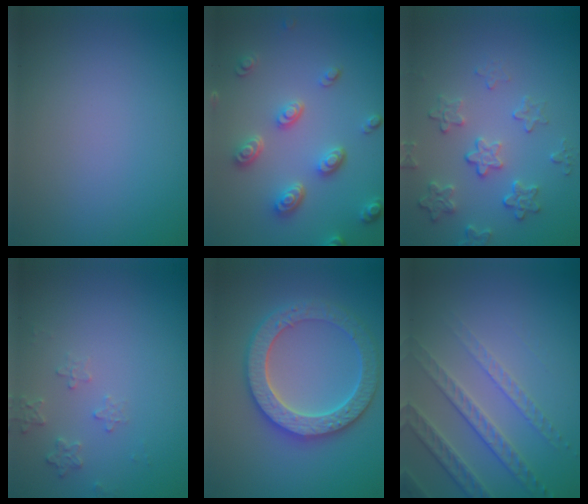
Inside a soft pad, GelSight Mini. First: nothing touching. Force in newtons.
{"total": 4.5, "press": 3.6, "slide": 2.8}
{"total": 3.2, "press": 2.9, "slide": 1.3}
{"total": 1.6, "press": 1.6, "slide": 0.4}
{"total": 6.1, "press": 6.0, "slide": 1.3}
{"total": 4.4, "press": 3.3, "slide": 2.9}